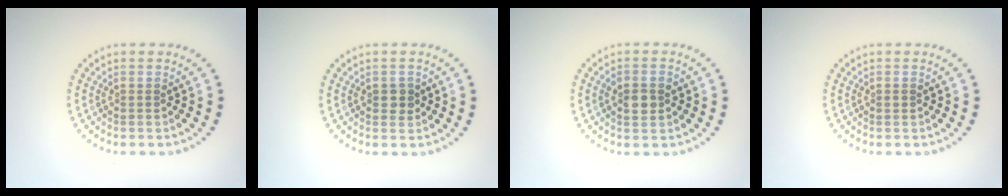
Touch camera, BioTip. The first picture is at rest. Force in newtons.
{"total": 1.5, "press": 1.4, "slide": 0.1}
{"total": 2.3, "press": 2.2, "slide": 0.3}
{"total": 0.6, "press": 0.6, "slide": 0.1}